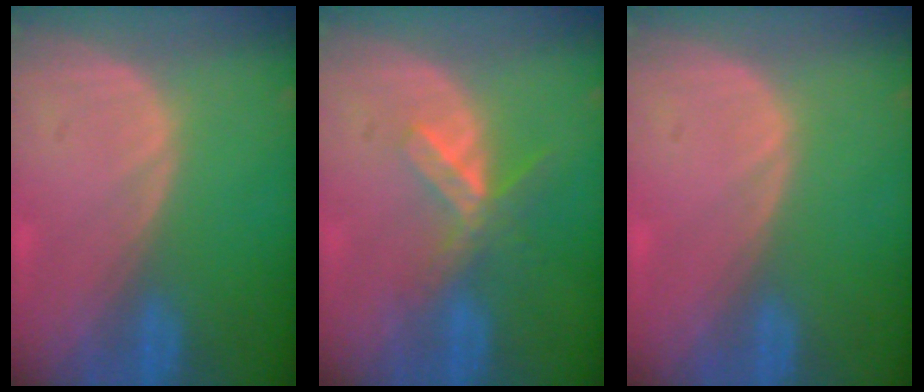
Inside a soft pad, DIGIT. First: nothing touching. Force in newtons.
{"total": 5.5, "press": 5.0, "slide": 2.3}
{"total": 0.6, "press": 0.1, "slide": 0.6}